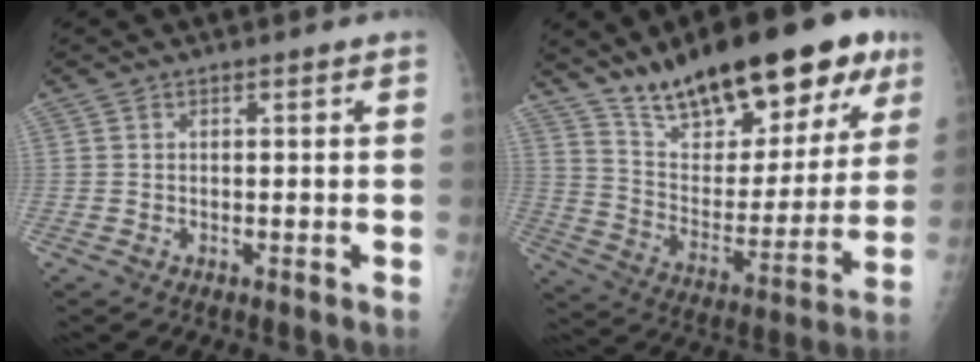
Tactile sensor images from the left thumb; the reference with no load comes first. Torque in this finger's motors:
{"motor_torque": [0.81, 0.95, 1.35, -1.42, 0.33]}